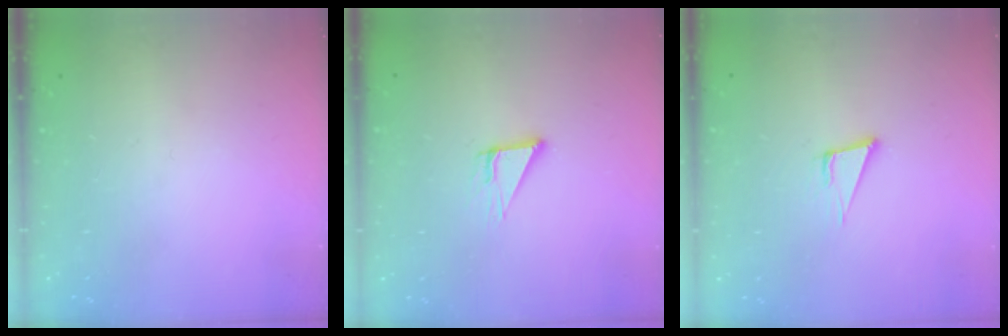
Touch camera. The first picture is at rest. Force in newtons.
{"total": 4.6, "press": 4.6, "slide": 0.2}
{"total": 5.4, "press": 4.4, "slide": 3.1}